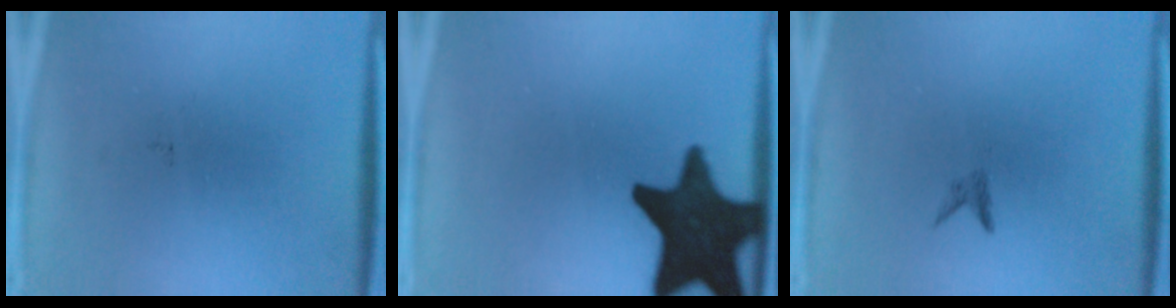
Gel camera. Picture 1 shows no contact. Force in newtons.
{"total": 17.8}
{"total": 0.8}